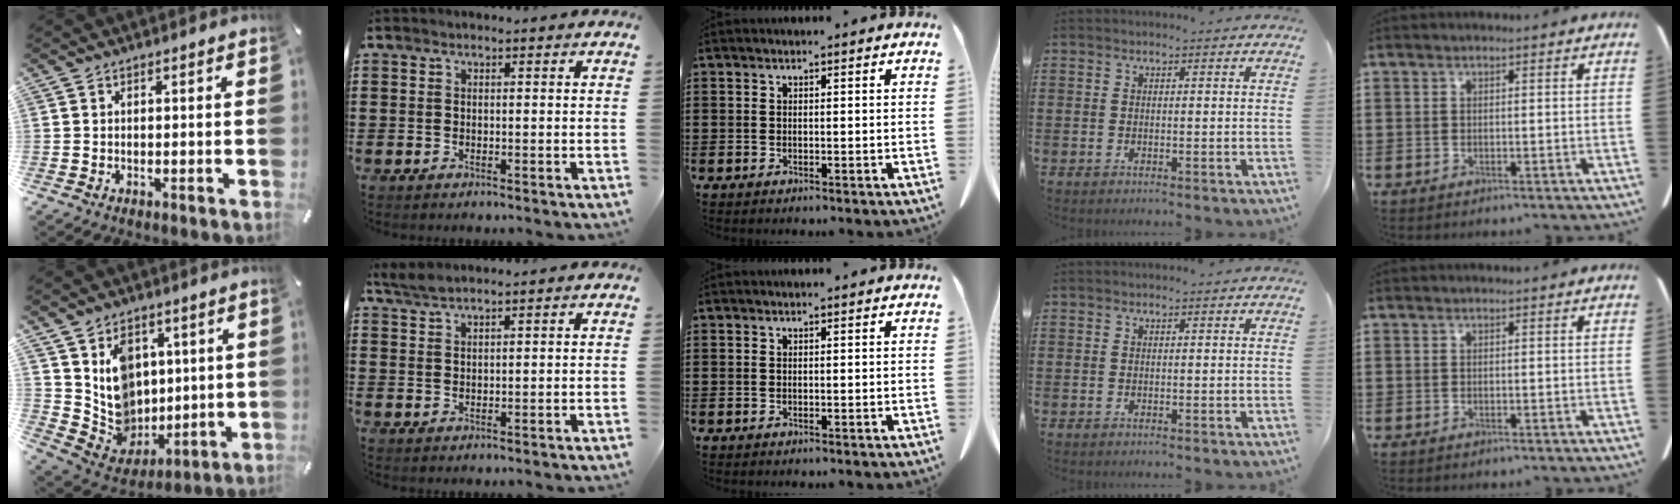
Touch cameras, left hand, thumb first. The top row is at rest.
{"thumb": {"total": 12.4, "force": [3.4, 11.2, 4.2], "torque": [-0.075, -0.026, 0.081]}, "index": {"total": 1.8, "force": [1.7, 0.0, 0.8], "torque": [-0.020, 0.000, 0.032]}}